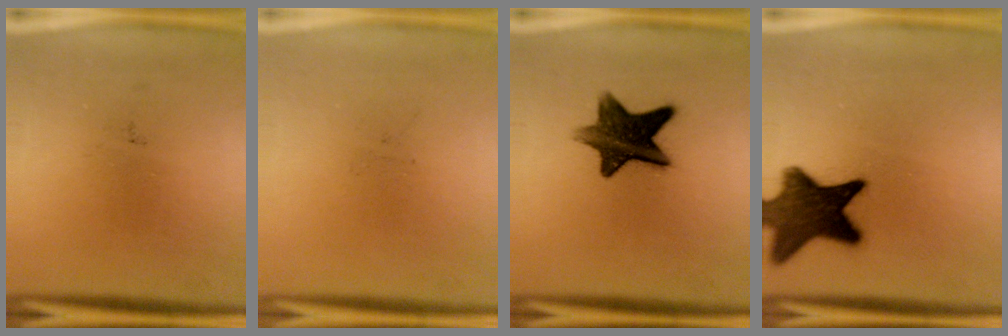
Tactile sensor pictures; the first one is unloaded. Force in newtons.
{"total": 0.0}
{"total": 11.6}
{"total": 14.3}